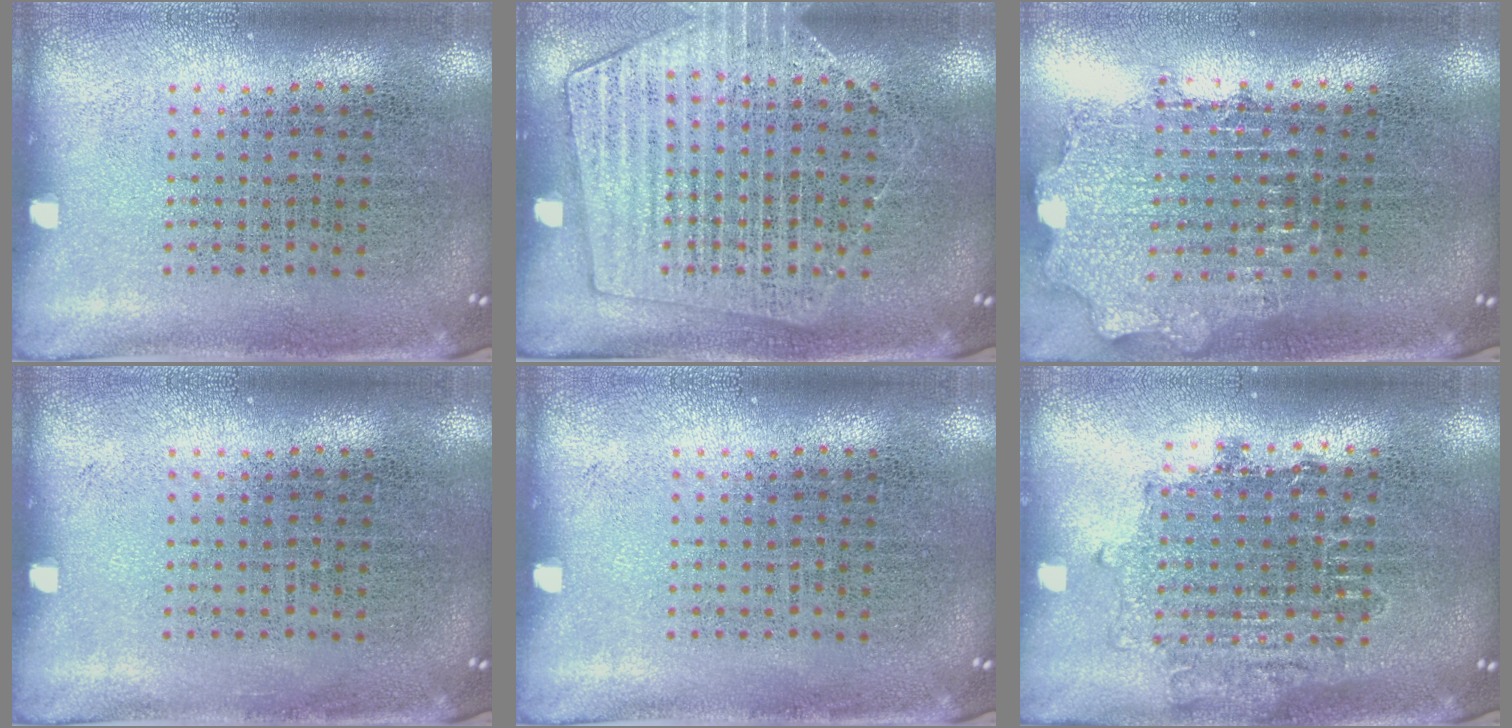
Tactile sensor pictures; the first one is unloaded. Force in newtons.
{"total": 1.5, "press": 1.5, "slide": 0.2}
{"total": 1.9, "press": 1.5, "slide": 1.1}
{"total": 0.0}
{"total": 0.0}
{"total": 1.6, "press": 1.3, "slide": 0.9}